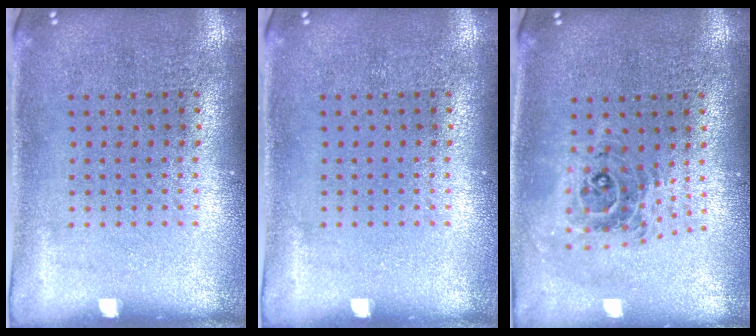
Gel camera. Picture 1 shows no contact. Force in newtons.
{"total": 0.0}
{"total": 0.9, "press": 0.9, "slide": 0.1}